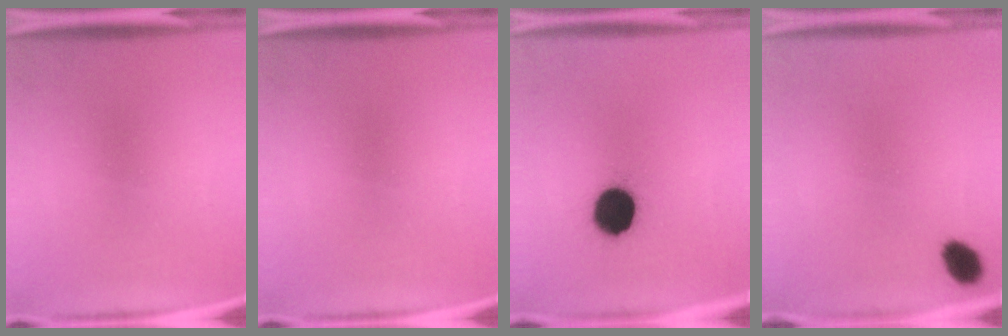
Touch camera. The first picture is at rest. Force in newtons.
{"total": 0.0}
{"total": 12.4}
{"total": 4.6}